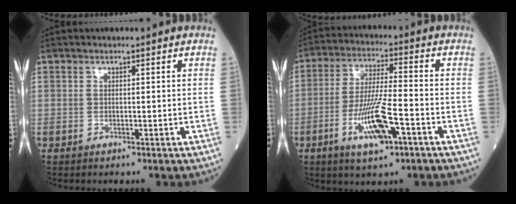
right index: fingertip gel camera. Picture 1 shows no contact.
{"total": 10.4, "force": [-4.4, 1.8, 9.3], "torque": [-0.182, -0.008, -0.076]}